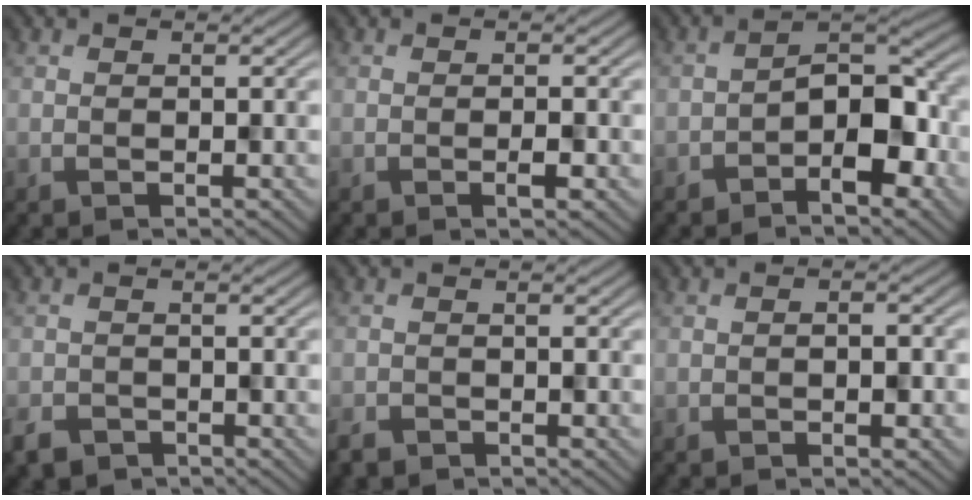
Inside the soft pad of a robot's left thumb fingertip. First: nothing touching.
{"total": 1.0, "force": [-0.4, 0.0, 0.9], "torque": [-0.014, 0.005, -0.007]}
{"total": 6.8, "force": [-2.7, 3.2, 5.3], "torque": [-0.060, 0.020, -0.052]}
{"total": 2.9, "force": [-2.3, 1.6, 0.6], "torque": [-0.011, -0.008, -0.045]}
{"total": 1.8, "force": [-1.6, 0.8, 0.1], "torque": [-0.002, -0.005, -0.031]}
{"total": 1.2, "force": [-0.6, 0.4, 0.9], "torque": [-0.015, 0.004, -0.012]}